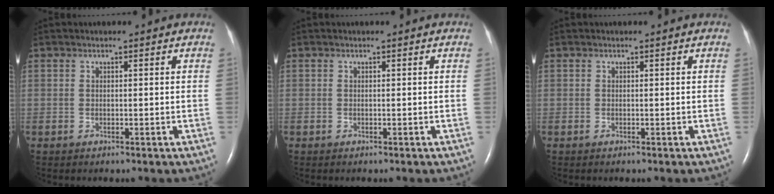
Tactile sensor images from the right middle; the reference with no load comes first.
{"total": 0.0}
{"total": 0.0}